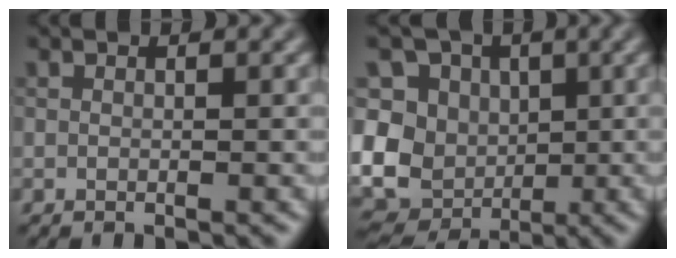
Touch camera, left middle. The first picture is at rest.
{"total": 13.8, "force": [0.4, 12.4, 6.1], "torque": [-0.136, 0.015, -0.012]}